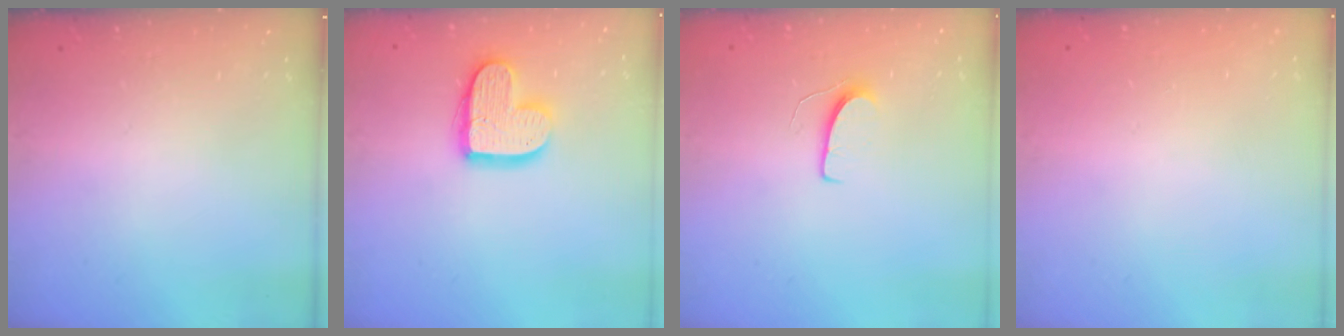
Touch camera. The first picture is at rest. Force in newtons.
{"total": 13.8, "press": 13.8, "slide": 0.9}
{"total": 5.8, "press": 5.7, "slide": 0.4}
{"total": 0.0}